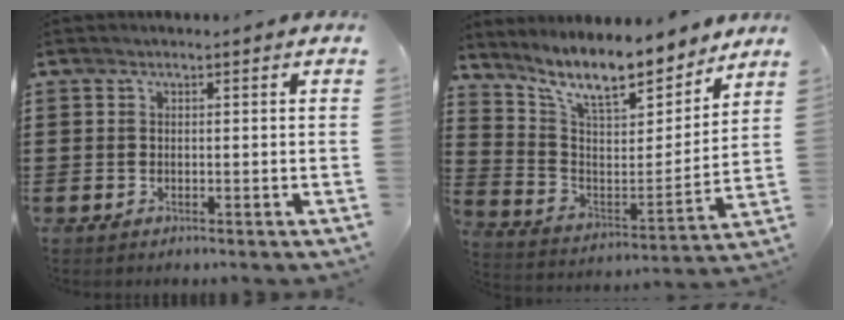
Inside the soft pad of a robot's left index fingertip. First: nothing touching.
{"total": 11.4, "force": [9.5, 2.3, 5.8], "torque": [-0.142, -0.058, 0.164]}